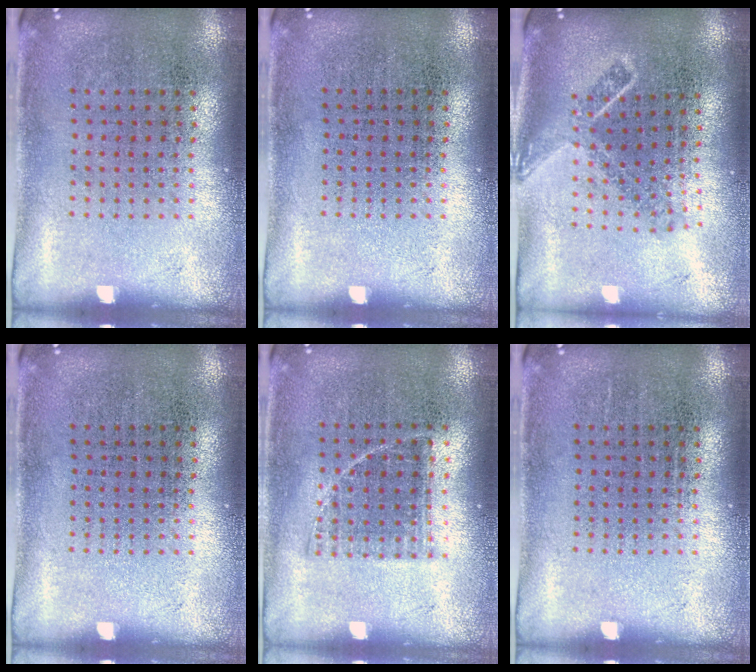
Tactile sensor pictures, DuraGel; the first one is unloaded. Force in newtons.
{"total": 0.0}
{"total": 1.9, "press": 1.4, "slide": 1.3}
{"total": 0.0}
{"total": 1.0, "press": 0.8, "slide": 0.6}
{"total": 0.0}